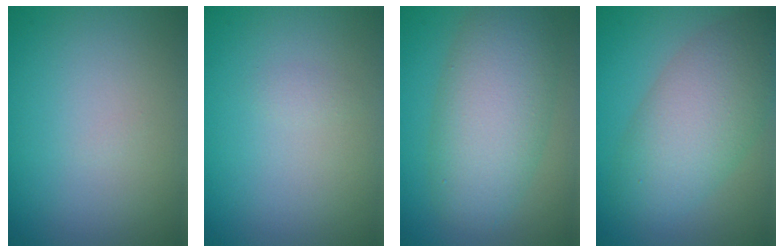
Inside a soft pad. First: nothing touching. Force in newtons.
{"total": 0.5, "press": 0.5, "slide": 0.1}
{"total": 7.6, "press": 7.6, "slide": 0.2}
{"total": 7.3, "press": 7.2, "slide": 0.4}